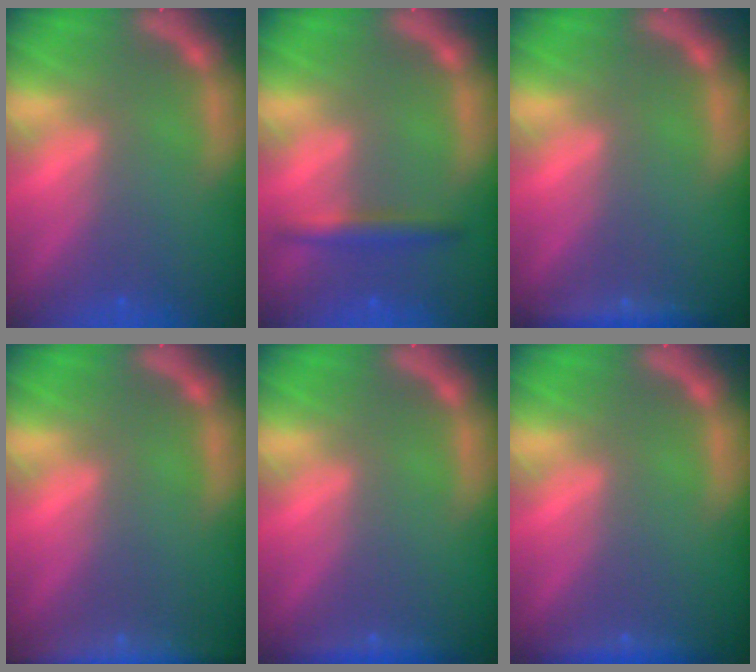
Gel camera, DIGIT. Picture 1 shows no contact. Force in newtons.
{"total": 2.4}
{"total": 2.4}
{"total": 7.0}
{"total": 1.9}
{"total": 1.9}